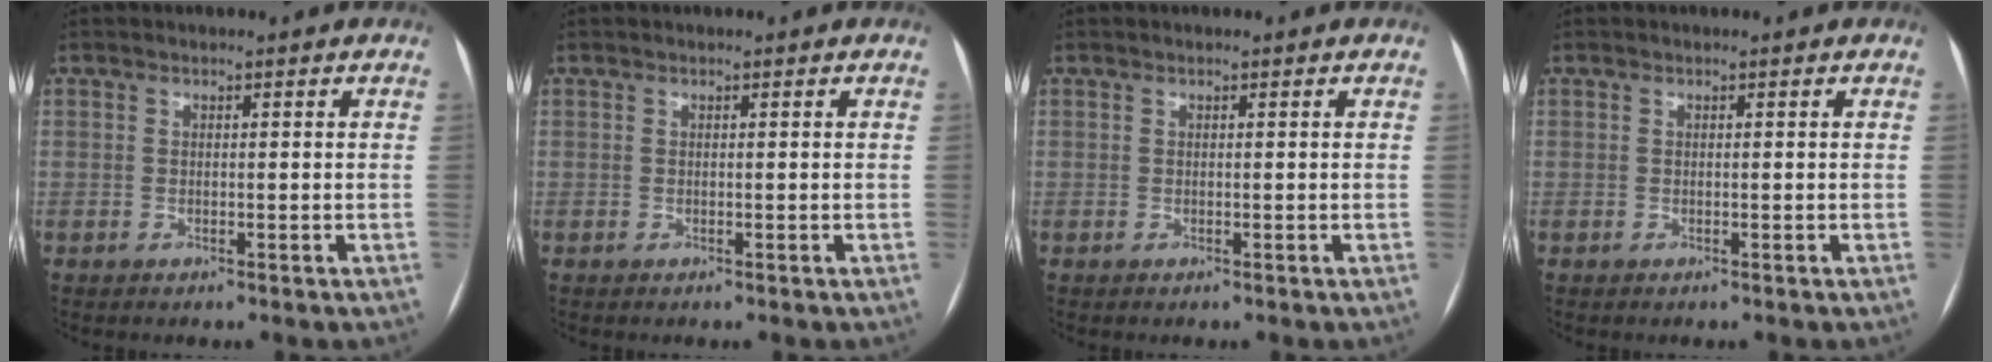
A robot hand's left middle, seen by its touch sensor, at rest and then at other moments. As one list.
[{"total": 0.0}, {"total": 0.0}, {"total": 0.0}]